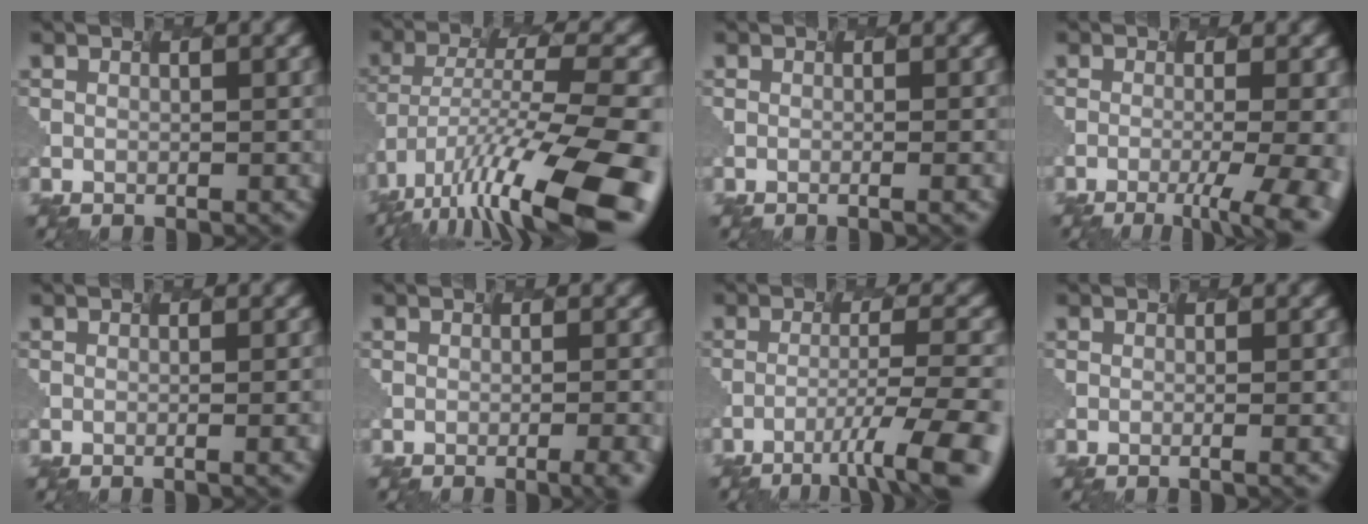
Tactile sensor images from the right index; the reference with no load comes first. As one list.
[{"total": 13.6, "force": [-9.1, 2.8, 9.8], "torque": [-0.215, 0.002, -0.128]}, {"total": 1.2, "force": [-0.4, 0.3, 1.1], "torque": [-0.008, 0.006, -0.005]}, {"total": 7.1, "force": [-2.8, 1.9, 6.2], "torque": [-0.078, -0.009, -0.012]}, {"total": 3.4, "force": [-0.7, 1.2, 3.1], "torque": [-0.021, 0.011, 0.000]}, {"total": 4.4, "force": [-1.7, 1.5, 3.7], "torque": [-0.020, 0.005, 0.007]}, {"total": 7.6, "force": [-5.1, 0.1, 5.7], "torque": [-0.105, 0.005, -0.058]}, {"total": 1.9, "force": [-0.6, 0.5, 1.7], "torque": [-0.015, 0.007, -0.005]}]